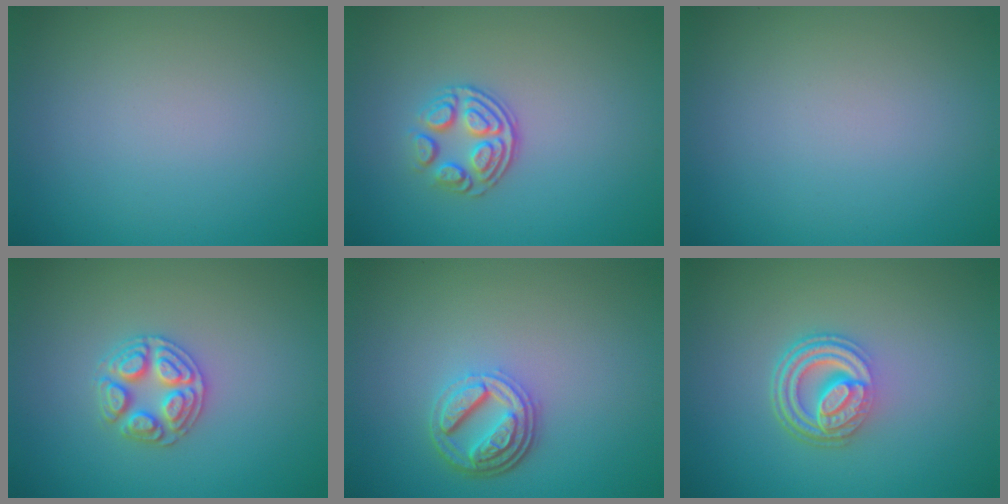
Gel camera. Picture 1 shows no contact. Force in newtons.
{"total": 3.1, "press": 2.5, "slide": 1.9}
{"total": 0.0}
{"total": 3.0, "press": 2.9, "slide": 0.4}
{"total": 4.4, "press": 3.4, "slide": 2.8}
{"total": 4.9, "press": 3.4, "slide": 3.5}